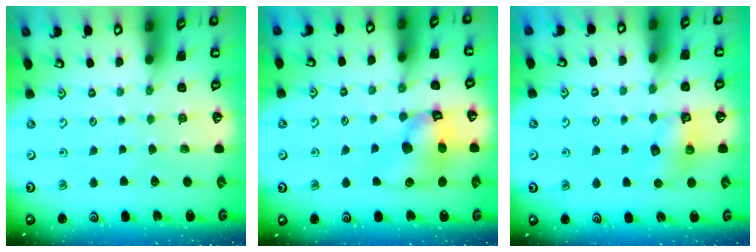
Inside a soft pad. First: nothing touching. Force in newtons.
{"total": 12.3, "press": 12.2, "slide": 1.6}
{"total": 8.2, "press": 8.2, "slide": 0.2}